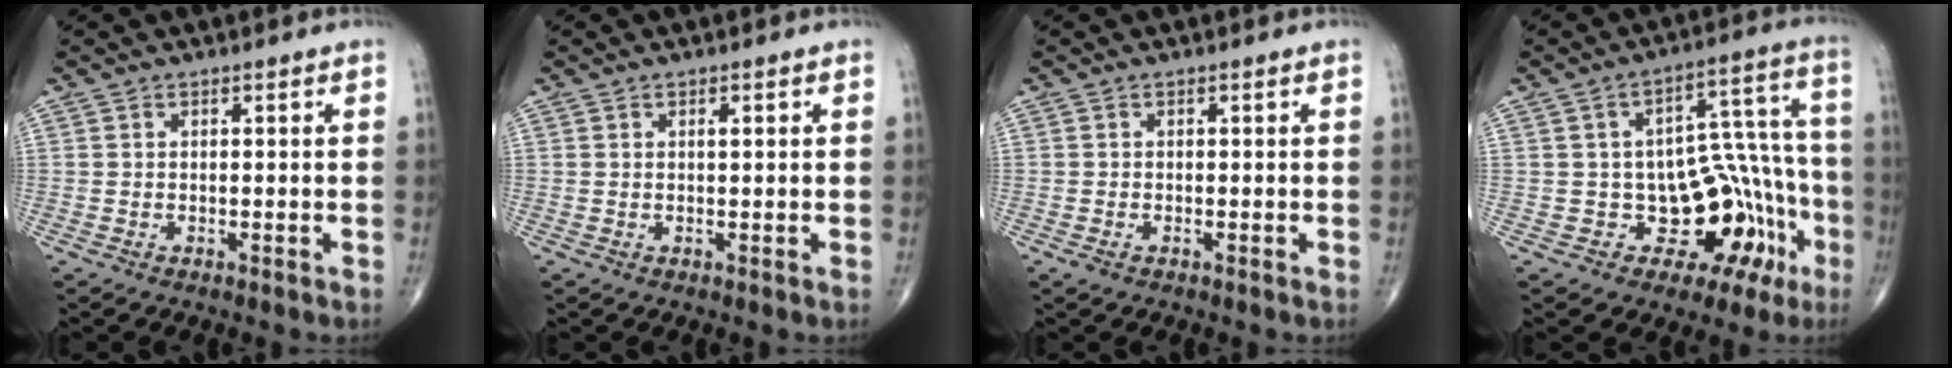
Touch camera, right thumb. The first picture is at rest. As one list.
[{"total": 1.0, "force": [0.3, 0.2, 0.9], "torque": [-0.014, 0.002, 0.003]}, {"total": 1.0, "force": [-0.5, 0.5, 0.7], "torque": [-0.016, -0.001, -0.009]}, {"total": 16.7, "force": [-6.1, 10.4, 11.5], "torque": [-0.070, 0.067, -0.073]}]